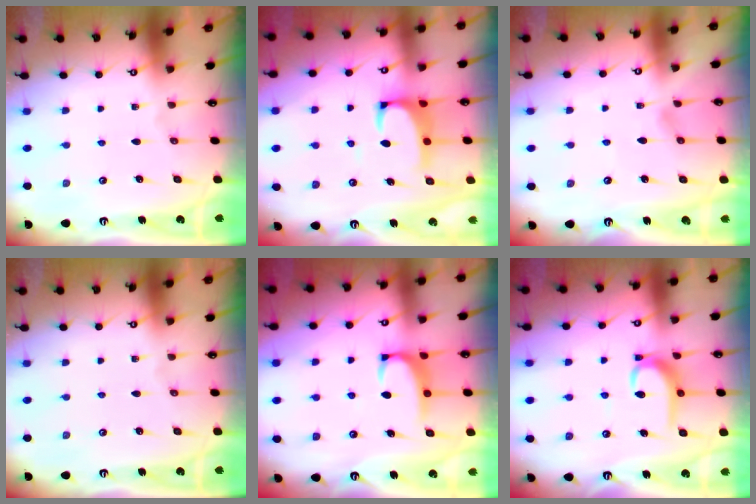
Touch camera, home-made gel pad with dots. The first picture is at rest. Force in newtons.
{"total": 2.5, "press": 2.2, "slide": 1.1}
{"total": 0.0}
{"total": 0.0}
{"total": 2.3, "press": 2.2, "slide": 0.6}
{"total": 8.3, "press": 8.3, "slide": 0.3}